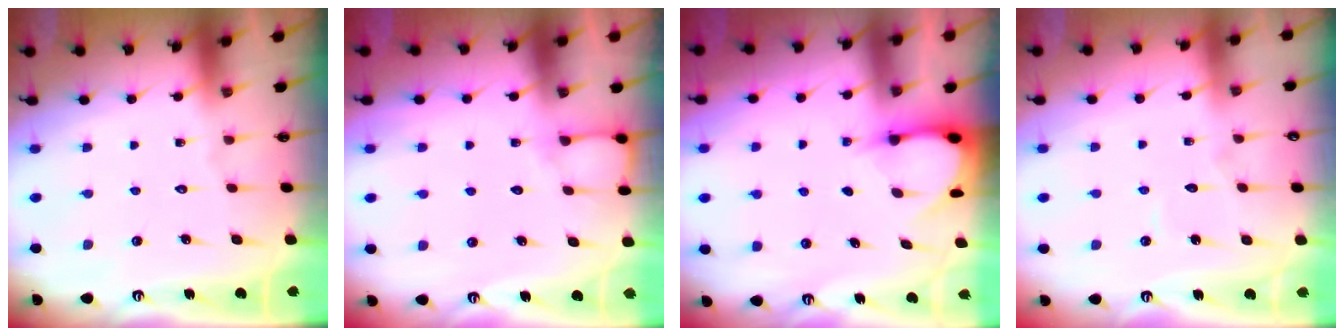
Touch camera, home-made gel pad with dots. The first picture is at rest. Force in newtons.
{"total": 3.5, "press": 3.4, "slide": 0.4}
{"total": 3.2, "press": 3.2, "slide": 0.3}
{"total": 2.5, "press": 2.5, "slide": 0.2}